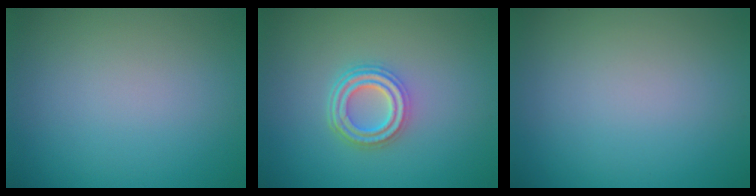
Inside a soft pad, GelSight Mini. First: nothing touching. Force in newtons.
{"total": 3.8, "press": 3.0, "slide": 2.4}
{"total": 0.0}